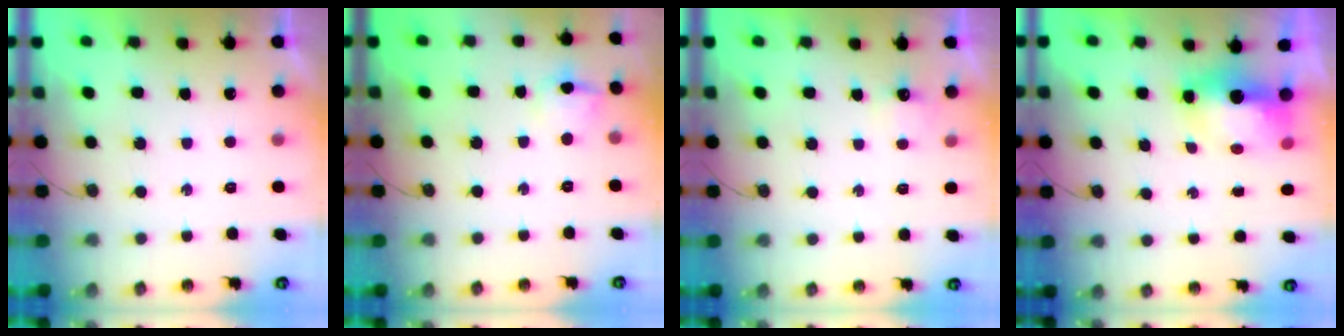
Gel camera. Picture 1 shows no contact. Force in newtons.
{"total": 6.7, "press": 6.4, "slide": 2.0}
{"total": 3.2, "press": 3.2, "slide": 0.5}
{"total": 7.8, "press": 7.6, "slide": 1.3}